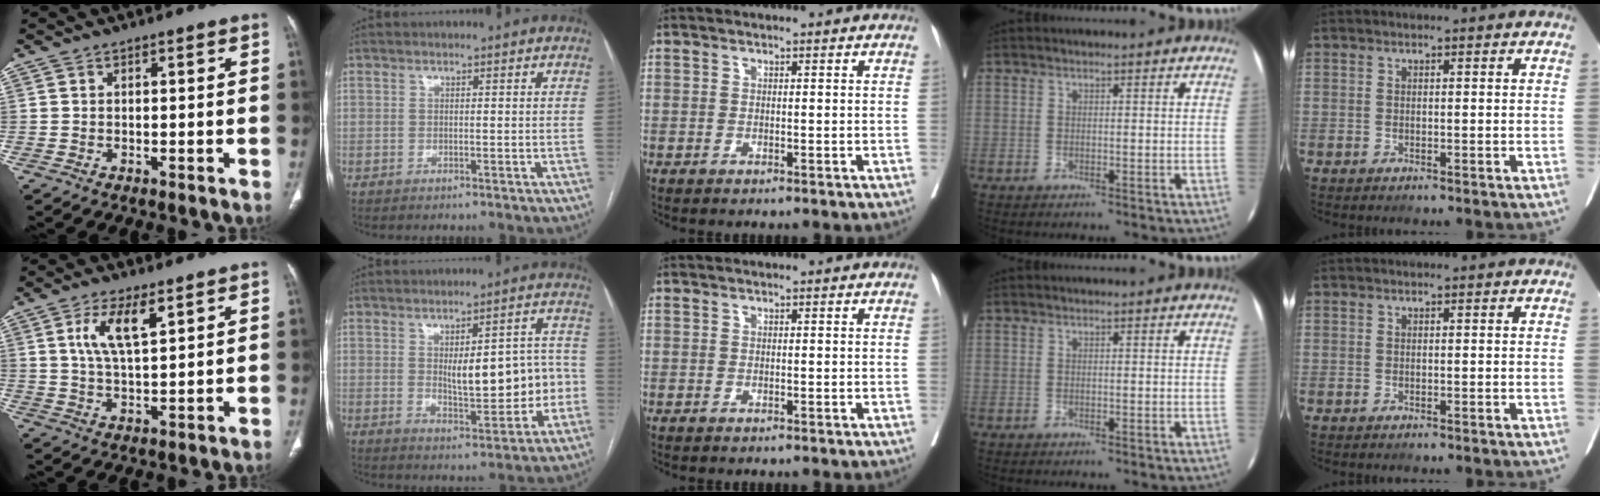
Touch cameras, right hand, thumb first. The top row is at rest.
{"thumb": {"total": 7.8, "force": [3.5, 2.7, 6.4], "torque": [-0.122, -0.014, 0.072]}, "index": {"total": 11.4, "force": [-0.3, 4.3, 10.6], "torque": [-0.139, 0.021, 0.012]}}